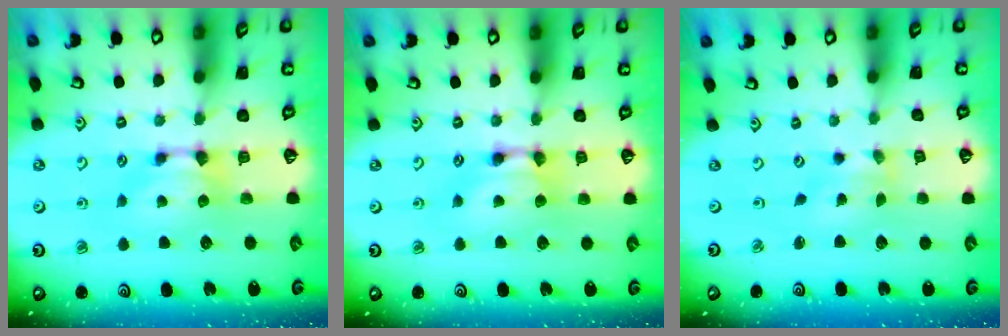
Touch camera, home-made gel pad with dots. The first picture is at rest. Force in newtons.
{"total": 1.9, "press": 1.9, "slide": 0.1}
{"total": 2.6, "press": 2.5, "slide": 0.9}